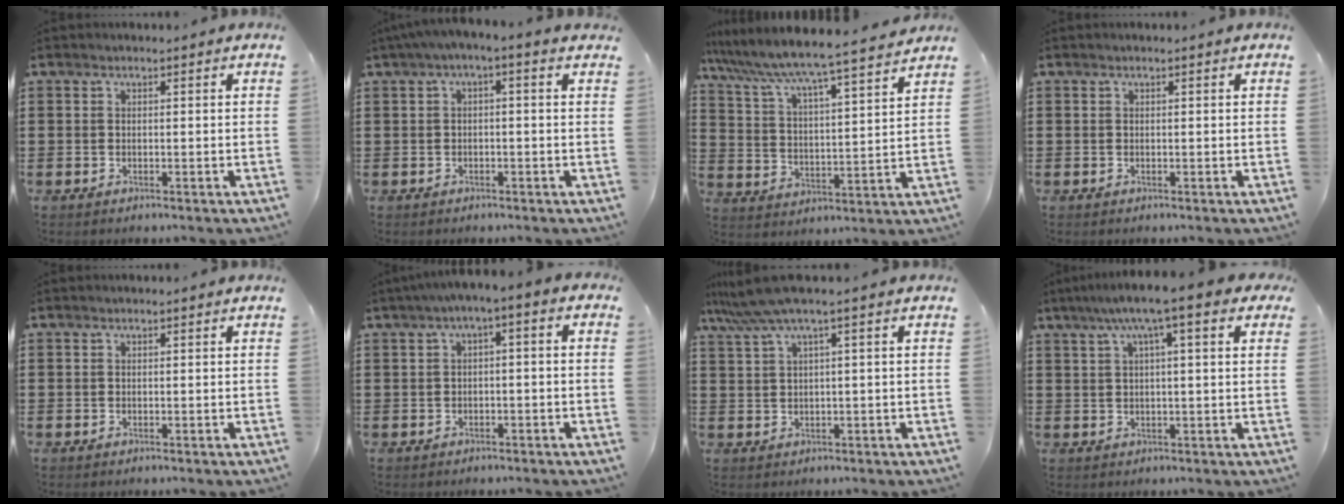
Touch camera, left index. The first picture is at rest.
{"total": 1.8, "force": [-1.1, 0.1, 1.5], "torque": [-0.023, -0.001, -0.024]}
{"total": 5.5, "force": [5.2, -0.6, 1.6], "torque": [-0.060, -0.047, 0.079]}
{"total": 0.0}
{"total": 0.0}
{"total": 2.7, "force": [-1.9, 0.4, 1.9], "torque": [-0.033, 0.004, -0.042]}
{"total": 4.3, "force": [1.9, -0.3, 3.9], "torque": [-0.086, -0.010, 0.031]}
{"total": 7.2, "force": [3.8, 0.5, 6.1], "torque": [-0.128, 0.007, 0.063]}